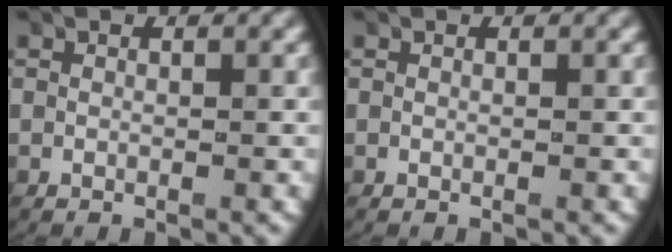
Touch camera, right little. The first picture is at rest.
{"total": 0.0}